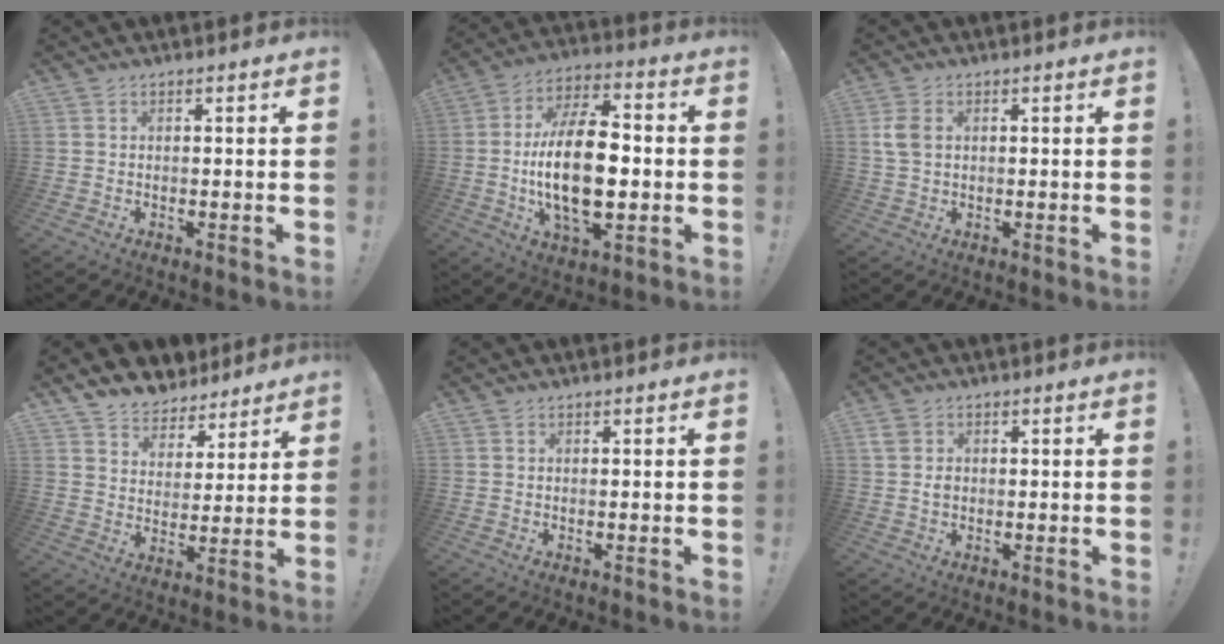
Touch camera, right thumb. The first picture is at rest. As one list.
[{"total": 20.9, "force": [-2.3, 10.6, 17.9], "torque": [-0.324, -0.004, -0.044]}, {"total": 4.4, "force": [1.0, 3.0, 3.0], "torque": [-0.066, -0.001, 0.018]}, {"total": 6.9, "force": [5.3, 4.4, 0.7], "torque": [-0.017, -0.052, 0.106]}, {"total": 0.0}, {"total": 2.7, "force": [0.4, 2.3, 1.4], "torque": [-0.012, -0.004, 0.006]}]